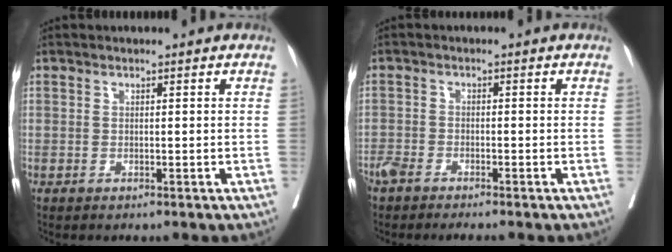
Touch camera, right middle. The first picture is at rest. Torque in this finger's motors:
{"motor_torque": [0.12, -0.12, 0.07, 0.02]}